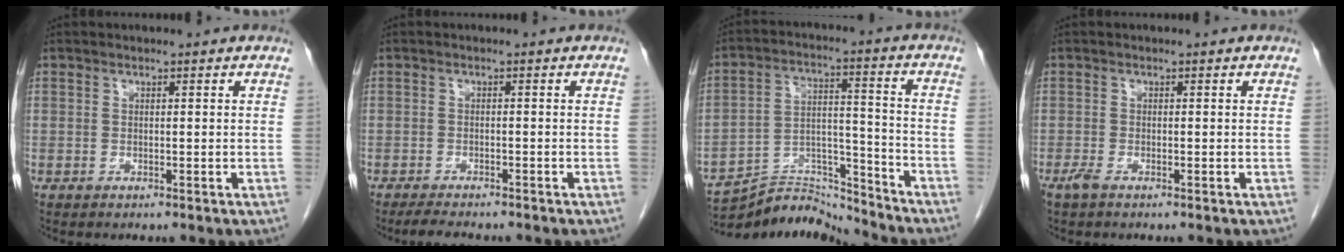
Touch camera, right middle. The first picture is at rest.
{"total": 3.9, "force": [-3.5, 0.5, 1.8], "torque": [-0.033, -0.011, -0.053]}
{"total": 11.4, "force": [-11.4, 0.4, 0.1], "torque": [0.002, 0.037, -0.202]}
{"total": 1.2, "force": [-0.9, 0.2, 0.8], "torque": [-0.022, -0.003, -0.019]}